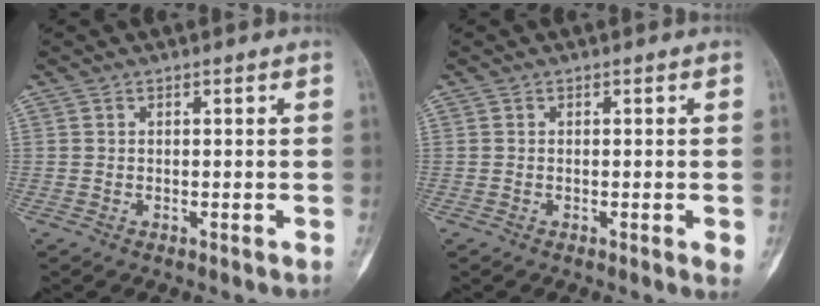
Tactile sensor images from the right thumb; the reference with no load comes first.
{"total": 1.8, "force": [-0.5, 0.4, 1.7], "torque": [-0.021, -0.003, -0.007]}